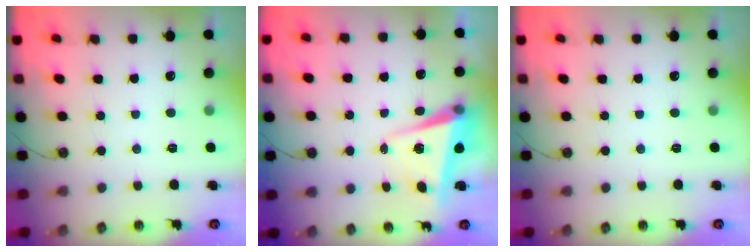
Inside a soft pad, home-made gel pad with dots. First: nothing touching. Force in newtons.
{"total": 5.3, "press": 5.2, "slide": 1.0}
{"total": 0.0}